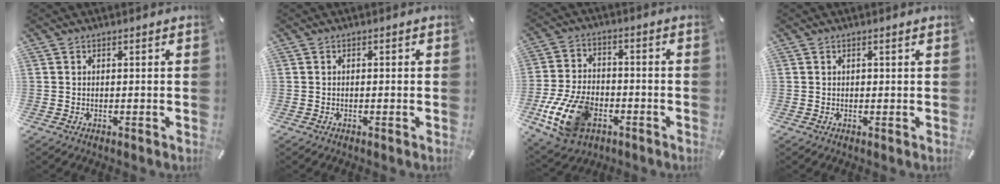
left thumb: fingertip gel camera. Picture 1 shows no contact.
{"total": 0.8, "force": [-0.4, 0.2, 0.7], "torque": [-0.013, 0.000, -0.007]}
{"total": 14.7, "force": [-5.8, 9.5, 9.6], "torque": [-0.202, 0.029, -0.097]}
{"total": 0.6, "force": [0.2, 0.2, 0.5], "torque": [-0.010, 0.001, 0.002]}